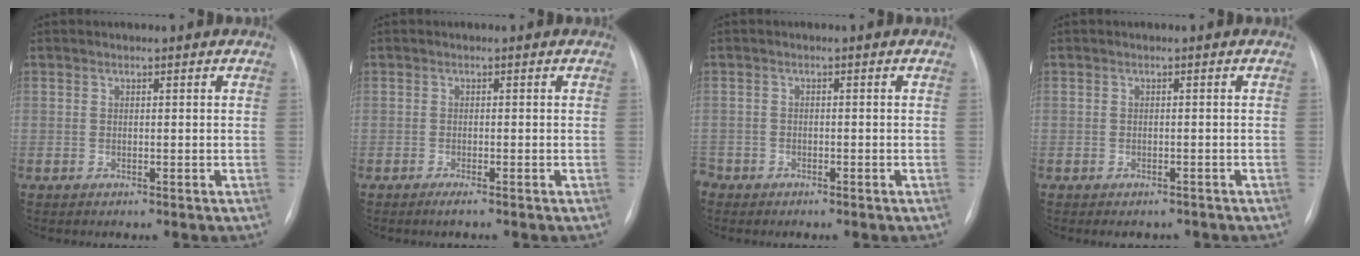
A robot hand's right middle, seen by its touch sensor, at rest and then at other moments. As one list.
[{"total": 1.1, "force": [-0.8, -0.1, 0.6], "torque": [-0.013, -0.002, -0.016]}, {"total": 3.1, "force": [-2.2, 2.0, 0.4], "torque": [-0.007, 0.003, -0.043]}, {"total": 3.1, "force": [-2.6, 1.7, 0.5], "torque": [-0.001, 0.004, -0.032]}]